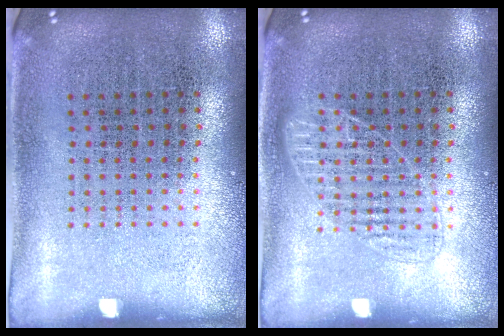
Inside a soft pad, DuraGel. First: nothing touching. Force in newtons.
{"total": 1.8, "press": 1.7, "slide": 0.4}